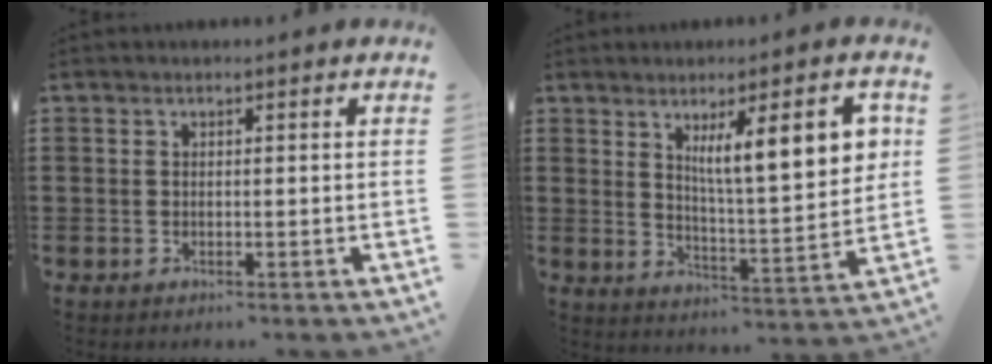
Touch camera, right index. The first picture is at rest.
{"total": 10.4, "force": [4.2, 2.2, 9.3], "torque": [-0.150, -0.009, 0.063]}